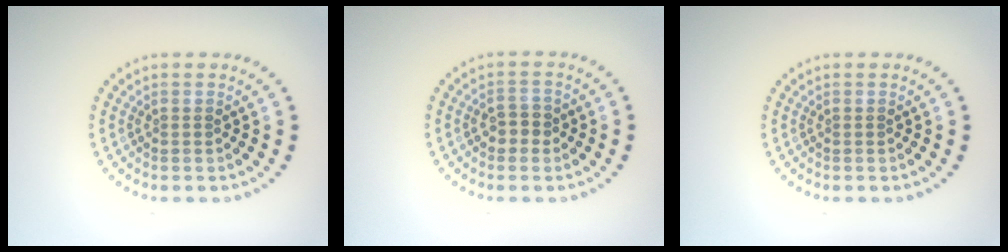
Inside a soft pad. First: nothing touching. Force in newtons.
{"total": 1.8, "press": 1.8, "slide": 0.4}
{"total": 0.0}